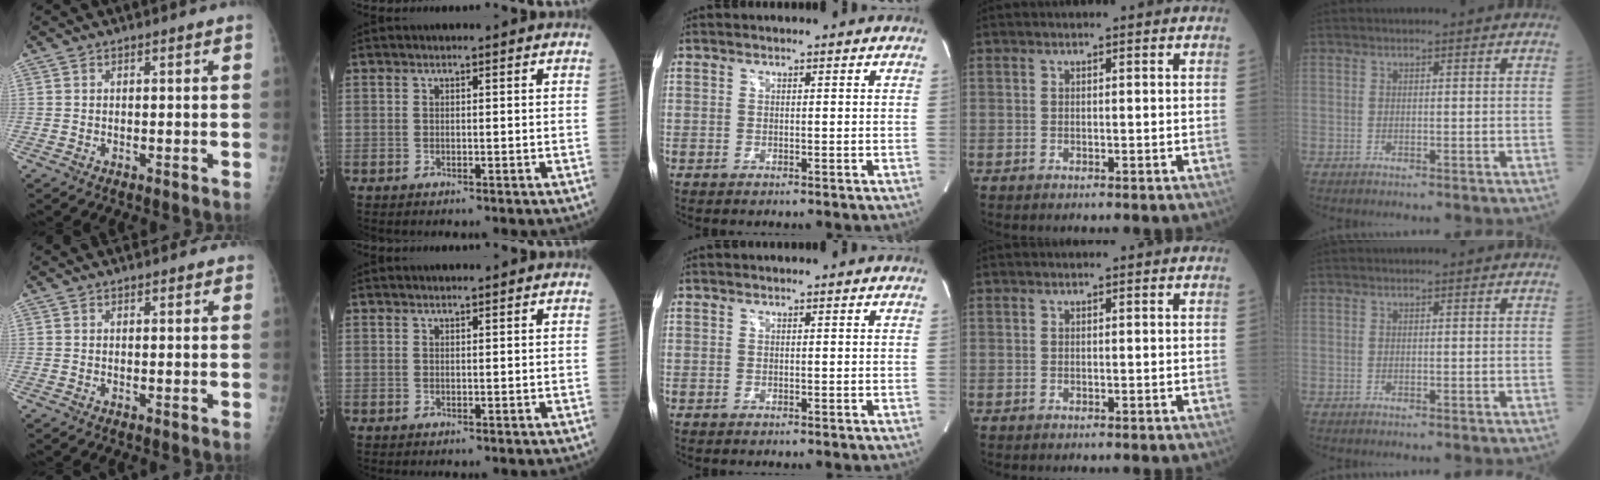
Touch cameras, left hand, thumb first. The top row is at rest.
{"thumb": {"total": 0.9, "force": [0.7, 0.5, 0.1], "torque": [0.006, -0.004, 0.004]}, "index": {"total": 0.6, "force": [0.6, 0.0, 0.3], "torque": [0.003, 0.011, 0.005]}}